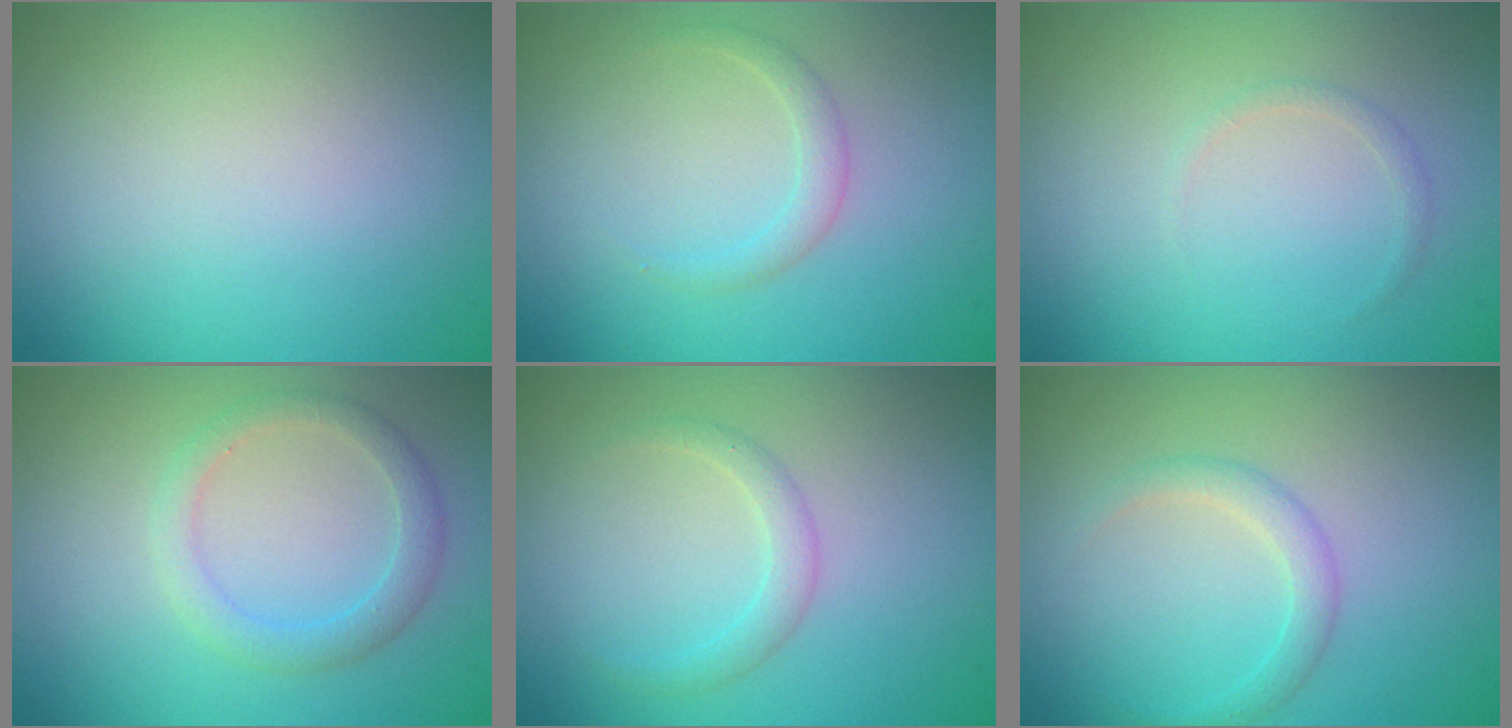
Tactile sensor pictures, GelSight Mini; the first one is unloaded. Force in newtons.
{"total": 1.4, "press": 1.4, "slide": 0.1}
{"total": 0.7, "press": 0.7, "slide": 0.1}
{"total": 2.4, "press": 2.4, "slide": 0.2}
{"total": 1.5, "press": 1.5, "slide": 0.0}
{"total": 1.8, "press": 1.8, "slide": 0.2}